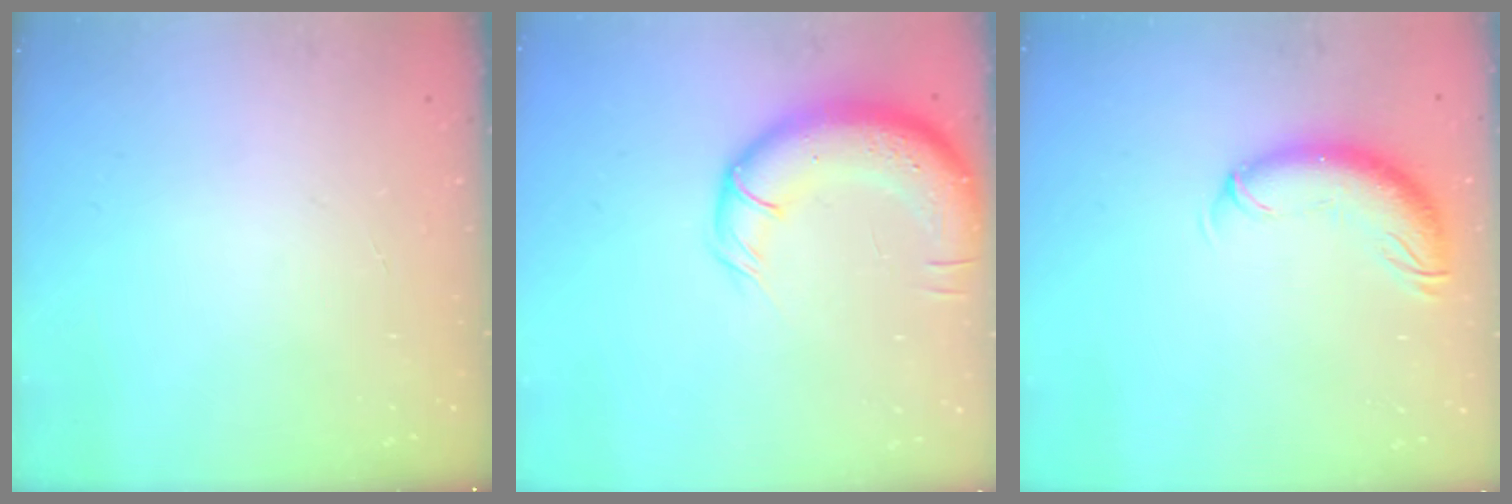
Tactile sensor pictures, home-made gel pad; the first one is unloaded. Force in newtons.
{"total": 13.7, "press": 13.3, "slide": 3.4}
{"total": 10.6, "press": 10.4, "slide": 2.2}